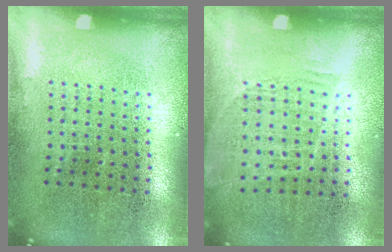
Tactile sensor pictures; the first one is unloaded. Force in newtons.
{"total": 1.1, "press": 0.8, "slide": 0.6}